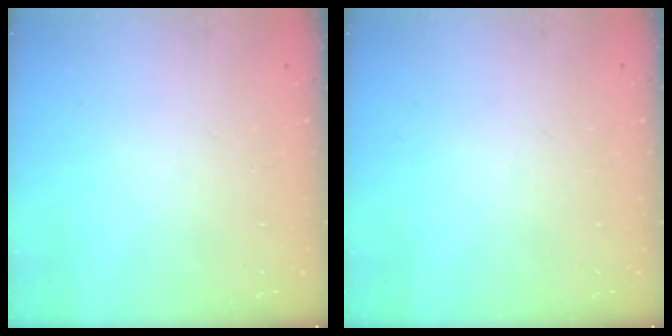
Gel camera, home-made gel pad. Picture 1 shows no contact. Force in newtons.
{"total": 0.0}